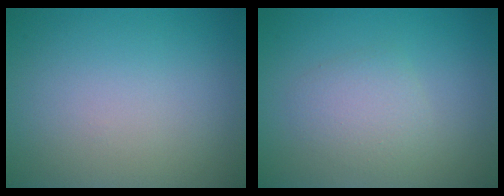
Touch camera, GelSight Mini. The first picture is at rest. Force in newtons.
{"total": 2.3, "press": 2.3, "slide": 0.1}